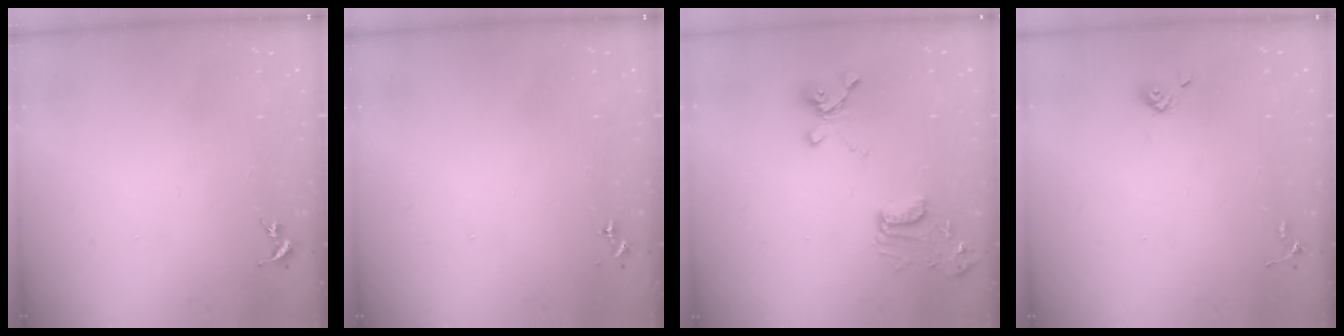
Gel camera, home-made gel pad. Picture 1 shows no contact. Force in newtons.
{"total": 0.0}
{"total": 14.3, "press": 14.2, "slide": 1.7}
{"total": 3.9, "press": 3.6, "slide": 1.5}